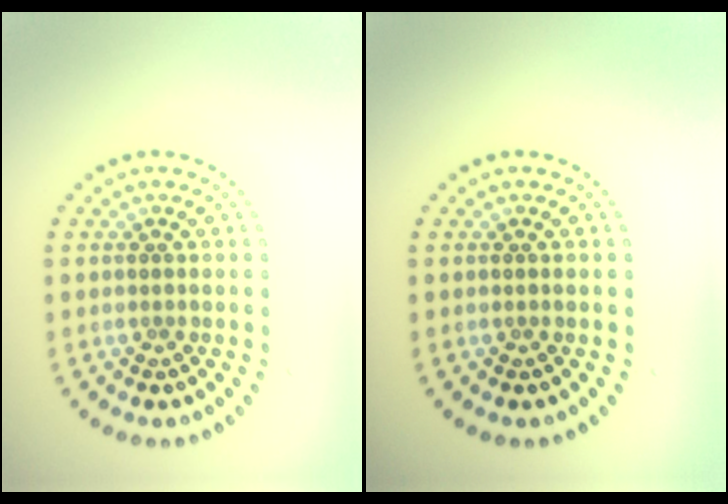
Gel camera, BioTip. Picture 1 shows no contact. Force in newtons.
{"total": 0.0}